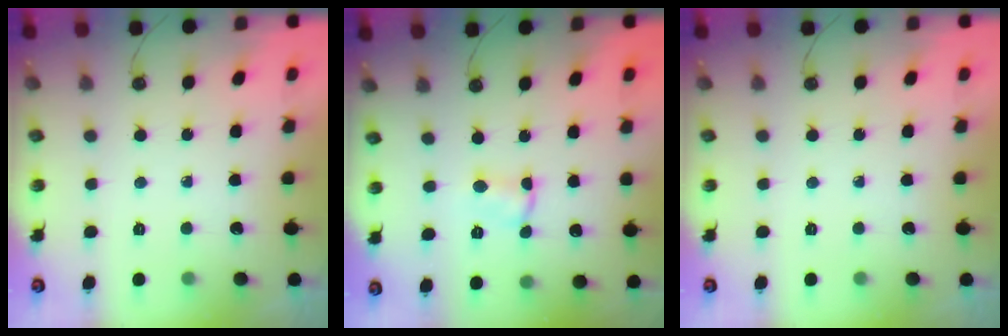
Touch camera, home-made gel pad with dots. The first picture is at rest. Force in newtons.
{"total": 1.3, "press": 1.2, "slide": 0.4}
{"total": 0.0}